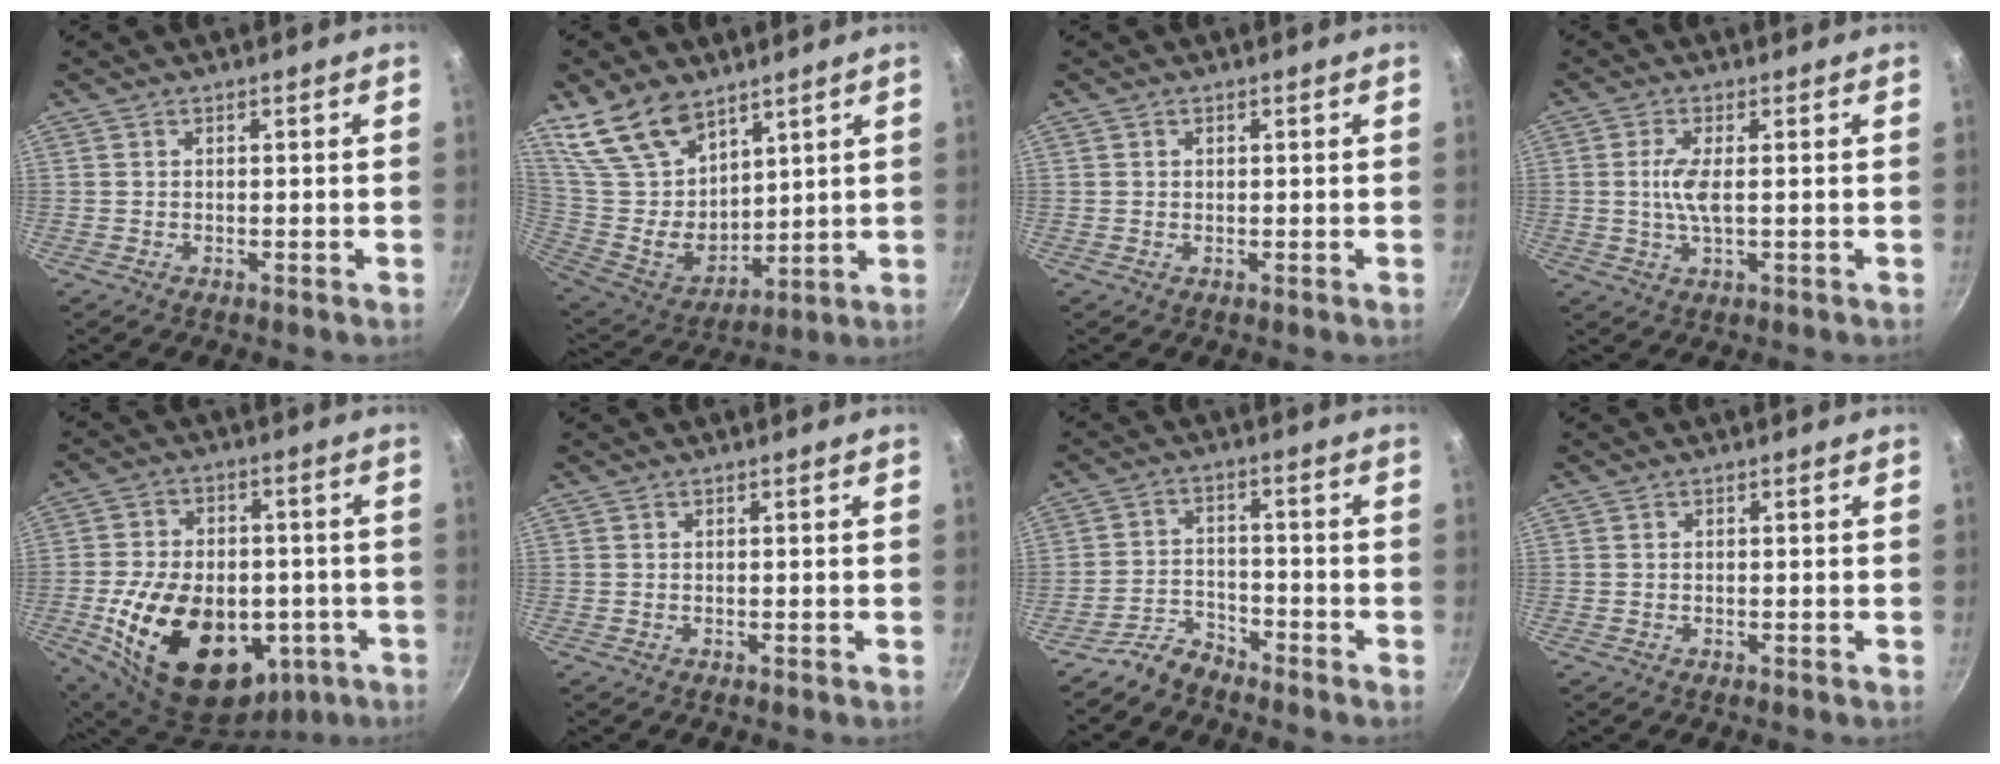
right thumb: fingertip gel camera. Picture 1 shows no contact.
{"total": 17.8, "force": [11.7, 10.4, 8.4], "torque": [-0.127, -0.066, 0.241]}
{"total": 0.5, "force": [0.2, 0.5, 0.1], "torque": [0.000, 0.002, 0.003]}
{"total": 4.9, "force": [0.3, 1.4, 4.7], "torque": [-0.108, 0.000, 0.005]}
{"total": 24.9, "force": [-6.3, 16.6, 17.3], "torque": [-0.281, 0.026, -0.078]}
{"total": 0.0}
{"total": 3.7, "force": [-3.3, 1.4, 0.5], "torque": [-0.006, 0.038, -0.064]}
{"total": 0.0}